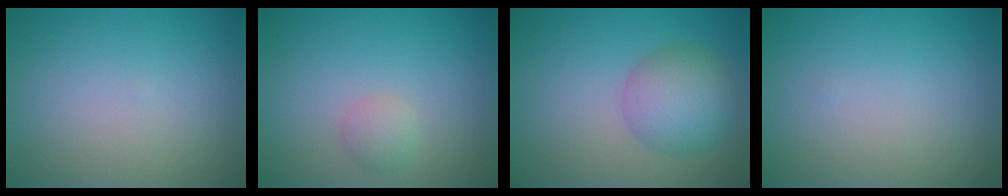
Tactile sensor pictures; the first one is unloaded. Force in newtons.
{"total": 1.4, "press": 1.4, "slide": 0.1}
{"total": 4.9, "press": 4.9, "slide": 0.2}
{"total": 0.0}